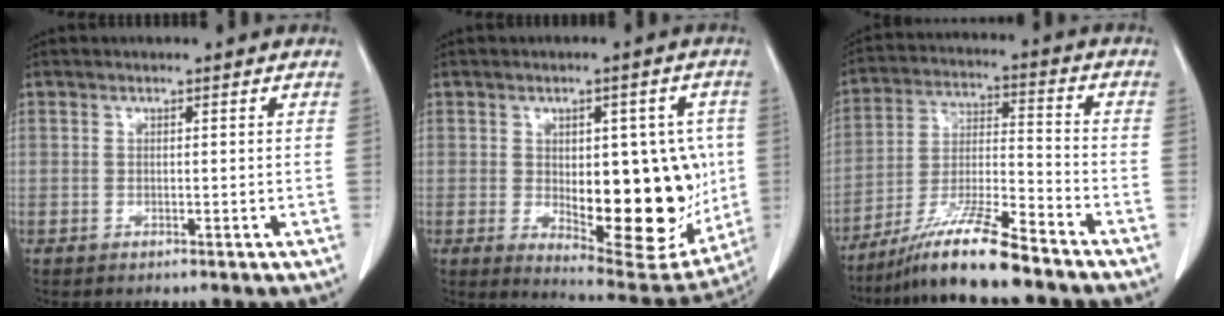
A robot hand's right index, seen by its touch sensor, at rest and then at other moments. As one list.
[{"total": 17.5, "force": [-1.3, 7.1, 15.9], "torque": [-0.211, -0.005, 0.003]}, {"total": 11.9, "force": [-9.4, 0.2, 7.2], "torque": [-0.140, -0.015, -0.174]}]